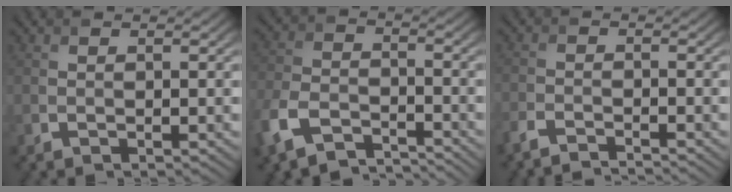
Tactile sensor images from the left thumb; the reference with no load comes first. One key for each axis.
{"total": 8.6, "fx": -6.0, "fy": 4.1, "fz": 4.7, "tx": -0.112, "ty": -0.014, "tz": -0.128}
{"total": 2.9, "fx": -2.8, "fy": -0.1, "fz": 0.8, "tx": -0.017, "ty": -0.005, "tz": -0.061}